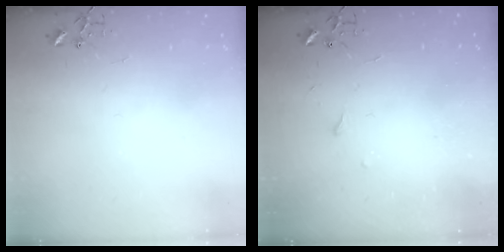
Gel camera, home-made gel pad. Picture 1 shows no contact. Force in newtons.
{"total": 3.3, "press": 3.3, "slide": 0.5}